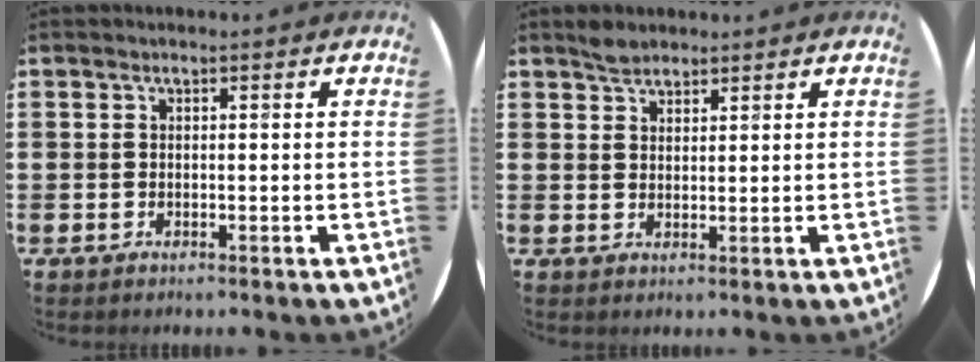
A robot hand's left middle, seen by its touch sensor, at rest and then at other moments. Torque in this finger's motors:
{"motor_torque": [0.29, -0.24, 0.03, 0.02]}